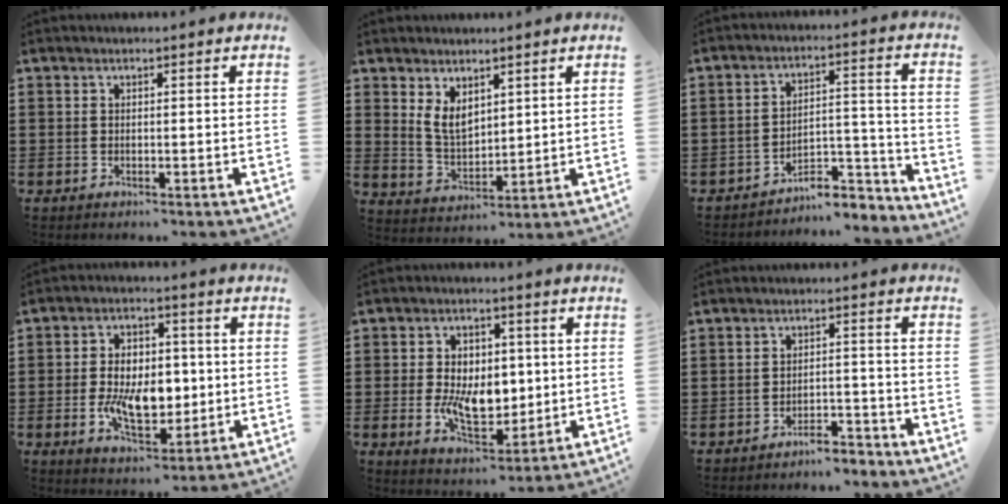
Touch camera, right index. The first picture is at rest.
{"total": 5.0, "force": [2.7, 2.9, 3.0], "torque": [-0.068, 0.003, 0.051]}
{"total": 6.6, "force": [-6.0, 2.0, 2.0], "torque": [-0.025, 0.020, -0.117]}
{"total": 9.7, "force": [-0.9, 5.9, 7.7], "torque": [-0.148, 0.003, -0.019]}
{"total": 9.0, "force": [-0.4, 5.9, 6.7], "torque": [-0.127, 0.006, -0.007]}
{"total": 3.7, "force": [-3.7, 0.3, 0.4], "torque": [-0.011, 0.005, -0.076]}